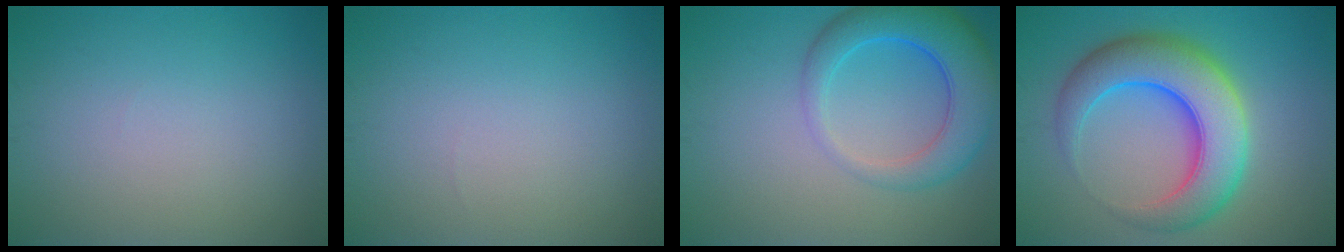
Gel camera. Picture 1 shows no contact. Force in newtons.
{"total": 0.0}
{"total": 6.4, "press": 6.4, "slide": 0.4}
{"total": 9.4, "press": 9.4, "slide": 0.2}